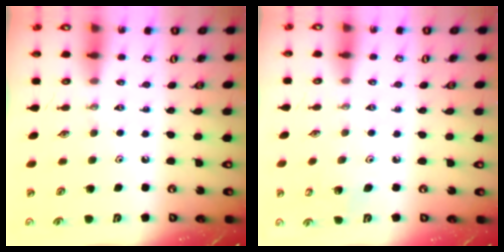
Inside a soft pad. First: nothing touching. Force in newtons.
{"total": 3.7, "press": 3.7, "slide": 0.2}